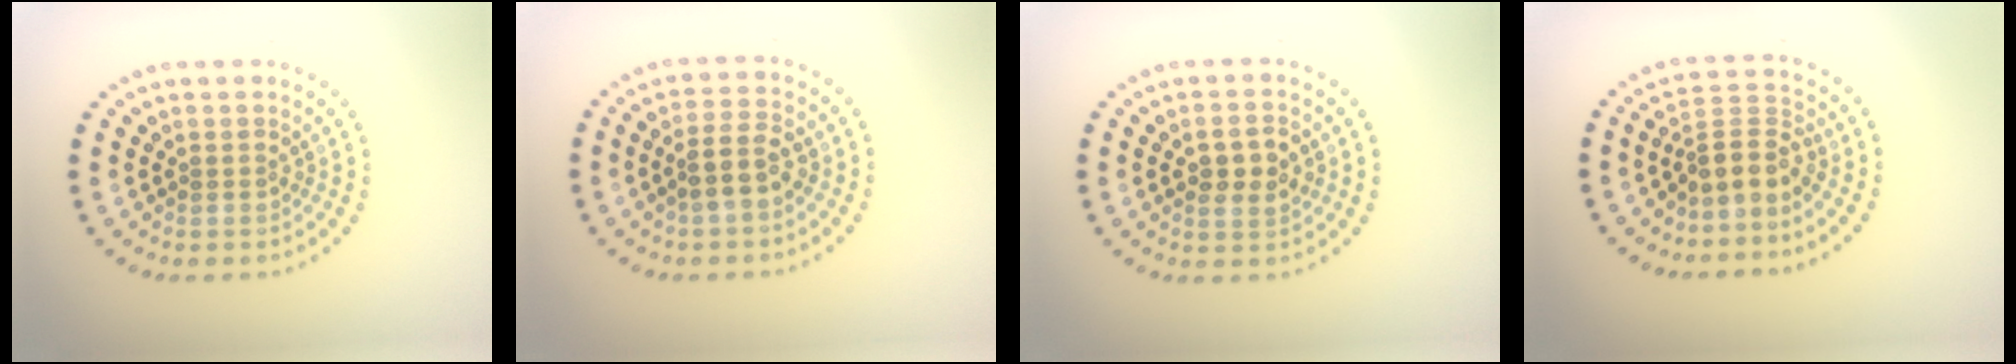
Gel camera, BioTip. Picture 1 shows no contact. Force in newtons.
{"total": 3.0, "press": 2.8, "slide": 0.8}
{"total": 2.9, "press": 2.9, "slide": 0.1}
{"total": 3.2, "press": 2.4, "slide": 2.2}